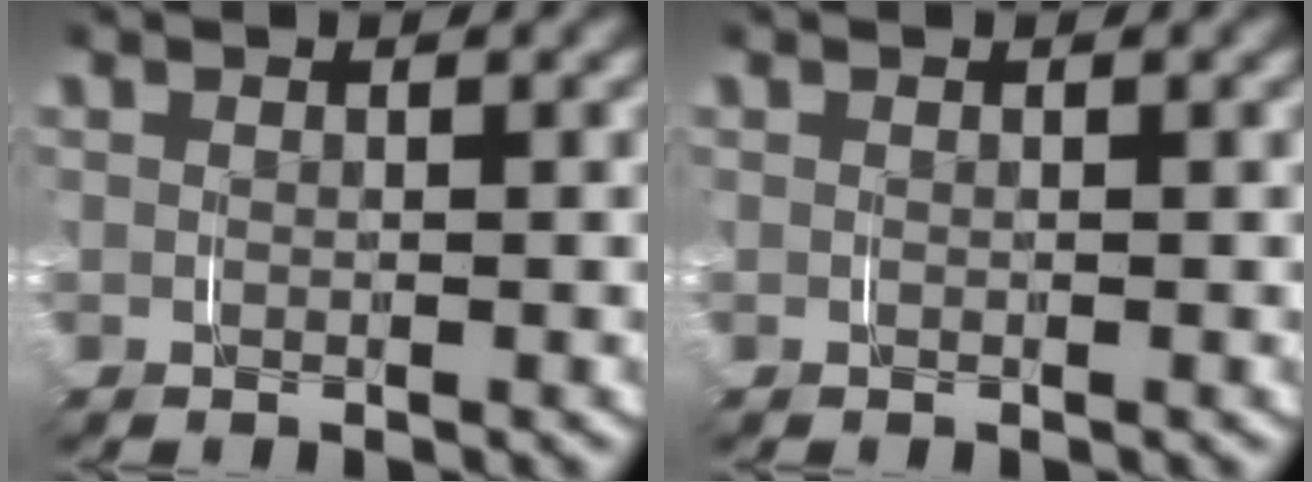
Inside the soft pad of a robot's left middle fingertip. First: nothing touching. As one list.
[{"total": 0.0}]